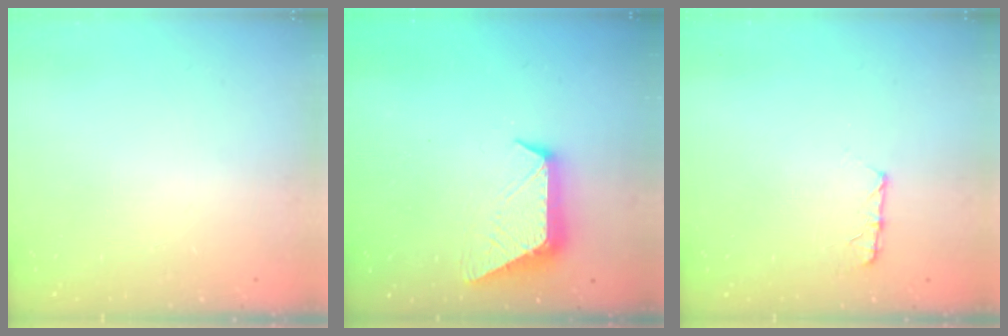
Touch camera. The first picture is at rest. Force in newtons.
{"total": 10.2, "press": 10.1, "slide": 0.5}
{"total": 5.9, "press": 5.9, "slide": 0.5}